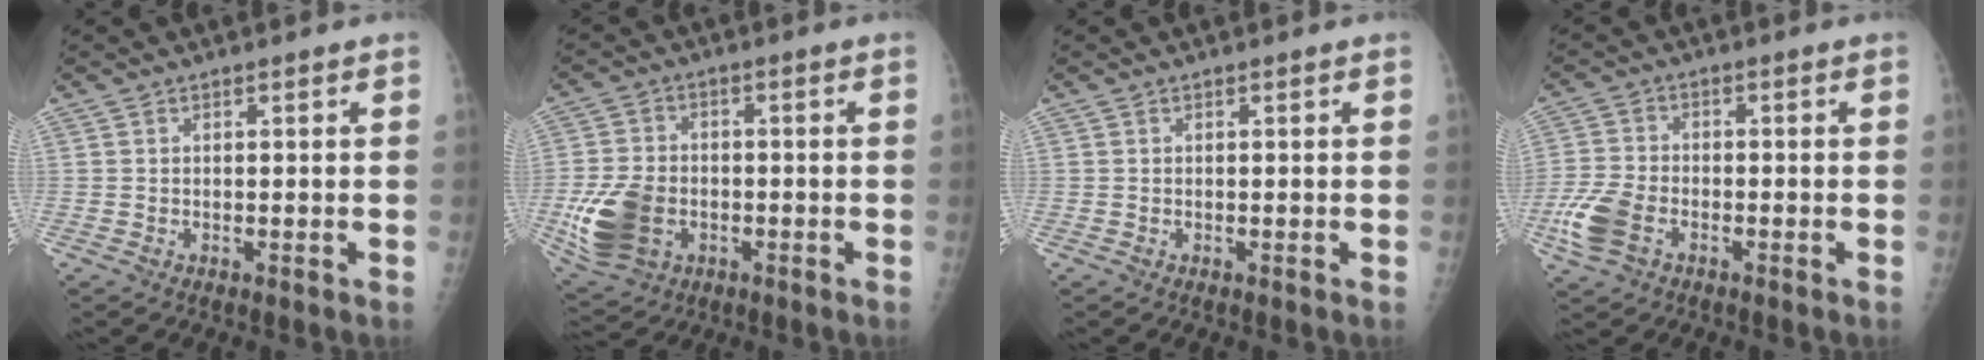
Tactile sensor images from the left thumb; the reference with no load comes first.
{"total": 11.9, "force": [-3.0, 8.7, 7.7], "torque": [-0.146, 0.005, -0.046]}
{"total": 0.0}
{"total": 7.9, "force": [-3.3, 5.0, 5.2], "torque": [-0.126, 0.008, -0.065]}